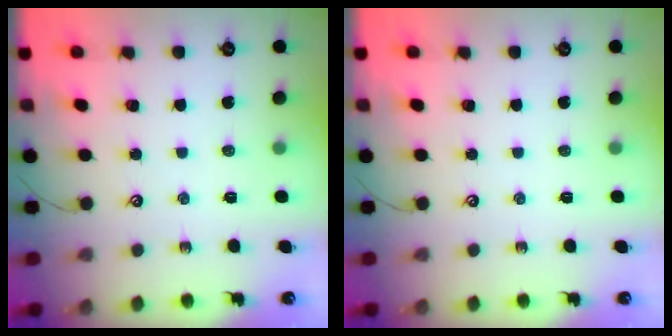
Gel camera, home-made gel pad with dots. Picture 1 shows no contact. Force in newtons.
{"total": 0.0}